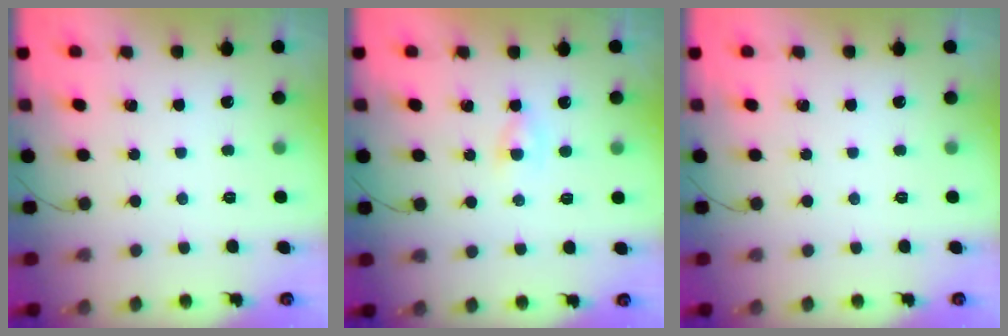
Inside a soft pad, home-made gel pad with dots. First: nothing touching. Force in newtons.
{"total": 1.6, "press": 1.5, "slide": 0.6}
{"total": 0.0}